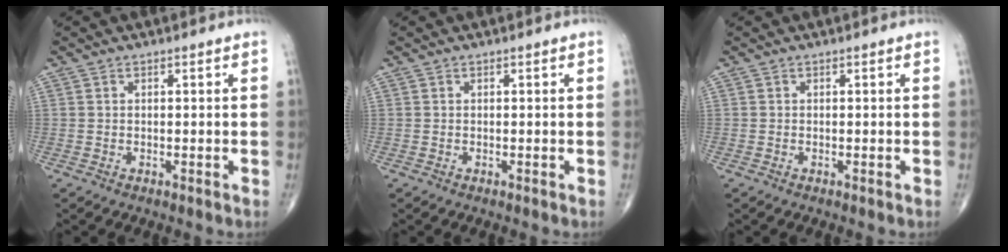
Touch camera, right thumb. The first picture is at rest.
{"total": 0.0}
{"total": 0.0}